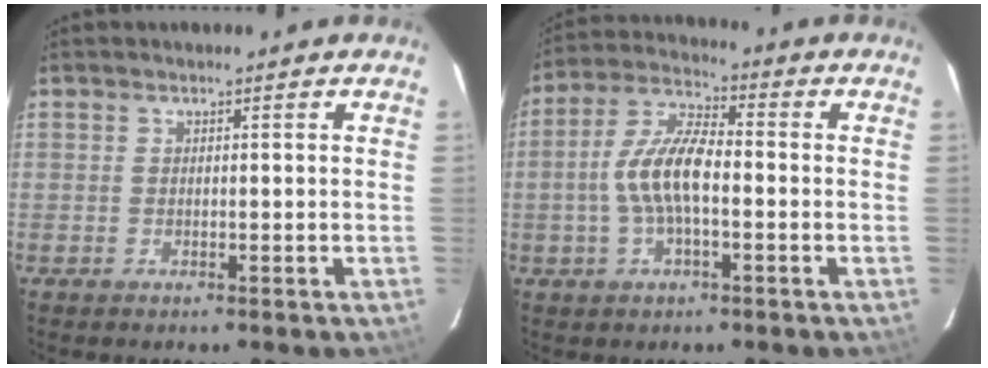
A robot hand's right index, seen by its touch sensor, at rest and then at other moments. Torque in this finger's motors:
{"motor_torque": [0.49, -0.17, 0.74, 0.18]}